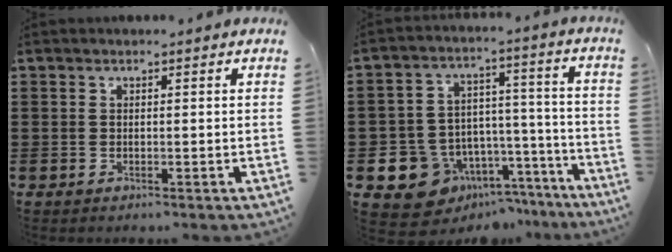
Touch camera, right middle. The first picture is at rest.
{"total": 9.5, "force": [-7.4, 6.0, 1.0], "torque": [-0.034, 0.035, -0.132]}